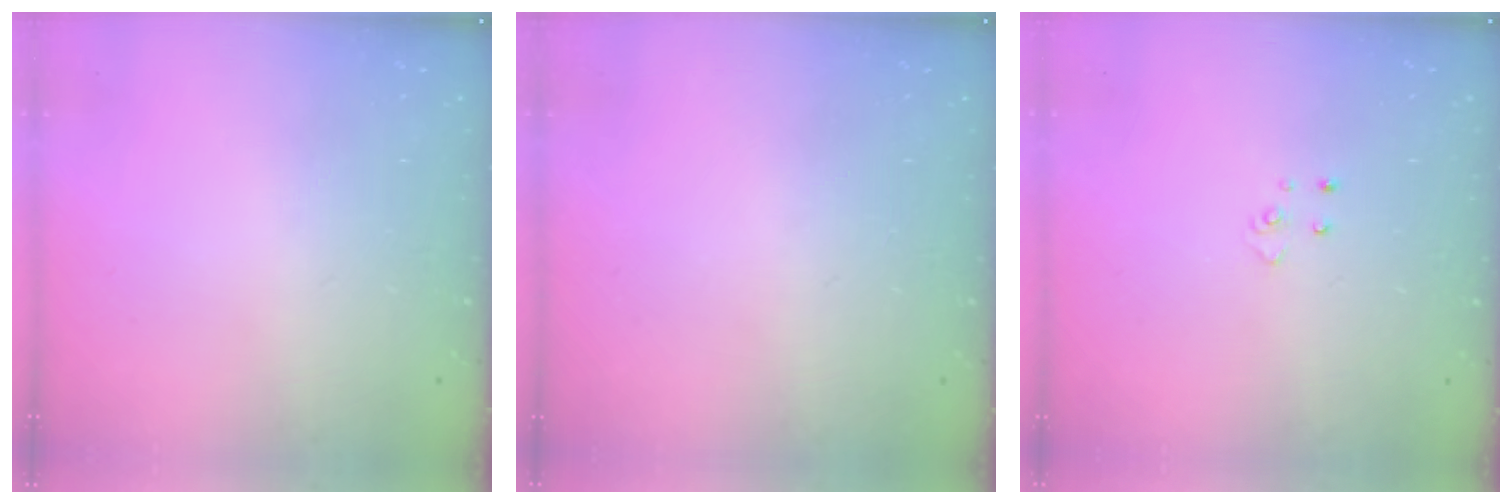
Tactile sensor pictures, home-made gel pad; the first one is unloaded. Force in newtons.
{"total": 0.0}
{"total": 3.8, "press": 3.8, "slide": 0.4}